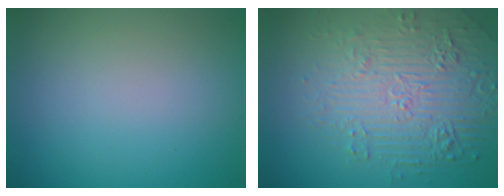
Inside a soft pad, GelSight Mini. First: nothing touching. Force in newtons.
{"total": 7.2, "press": 5.4, "slide": 4.8}